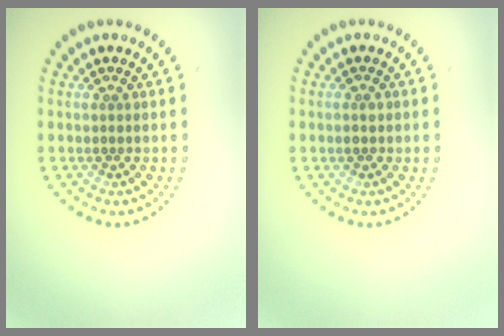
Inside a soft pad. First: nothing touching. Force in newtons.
{"total": 1.0, "press": 1.0, "slide": 0.2}